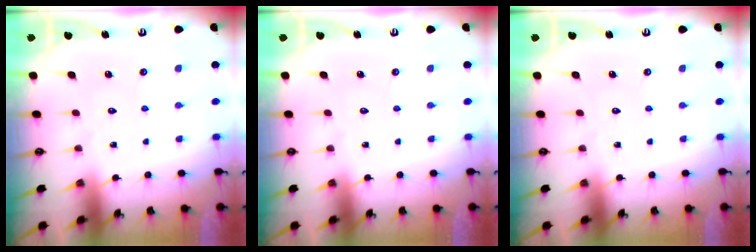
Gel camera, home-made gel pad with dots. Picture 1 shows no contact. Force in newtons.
{"total": 0.0}
{"total": 0.0}